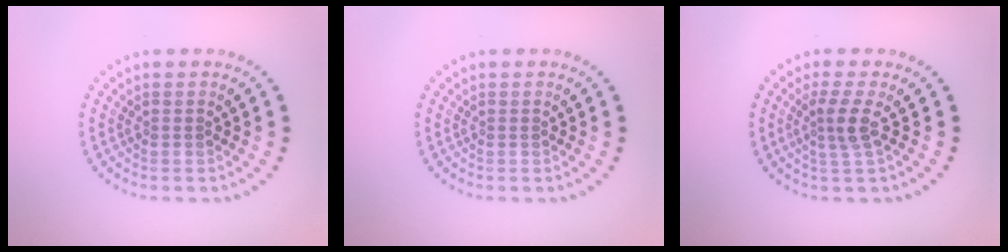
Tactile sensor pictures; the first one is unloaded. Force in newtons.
{"total": 0.0}
{"total": 2.3, "press": 1.8, "slide": 1.5}